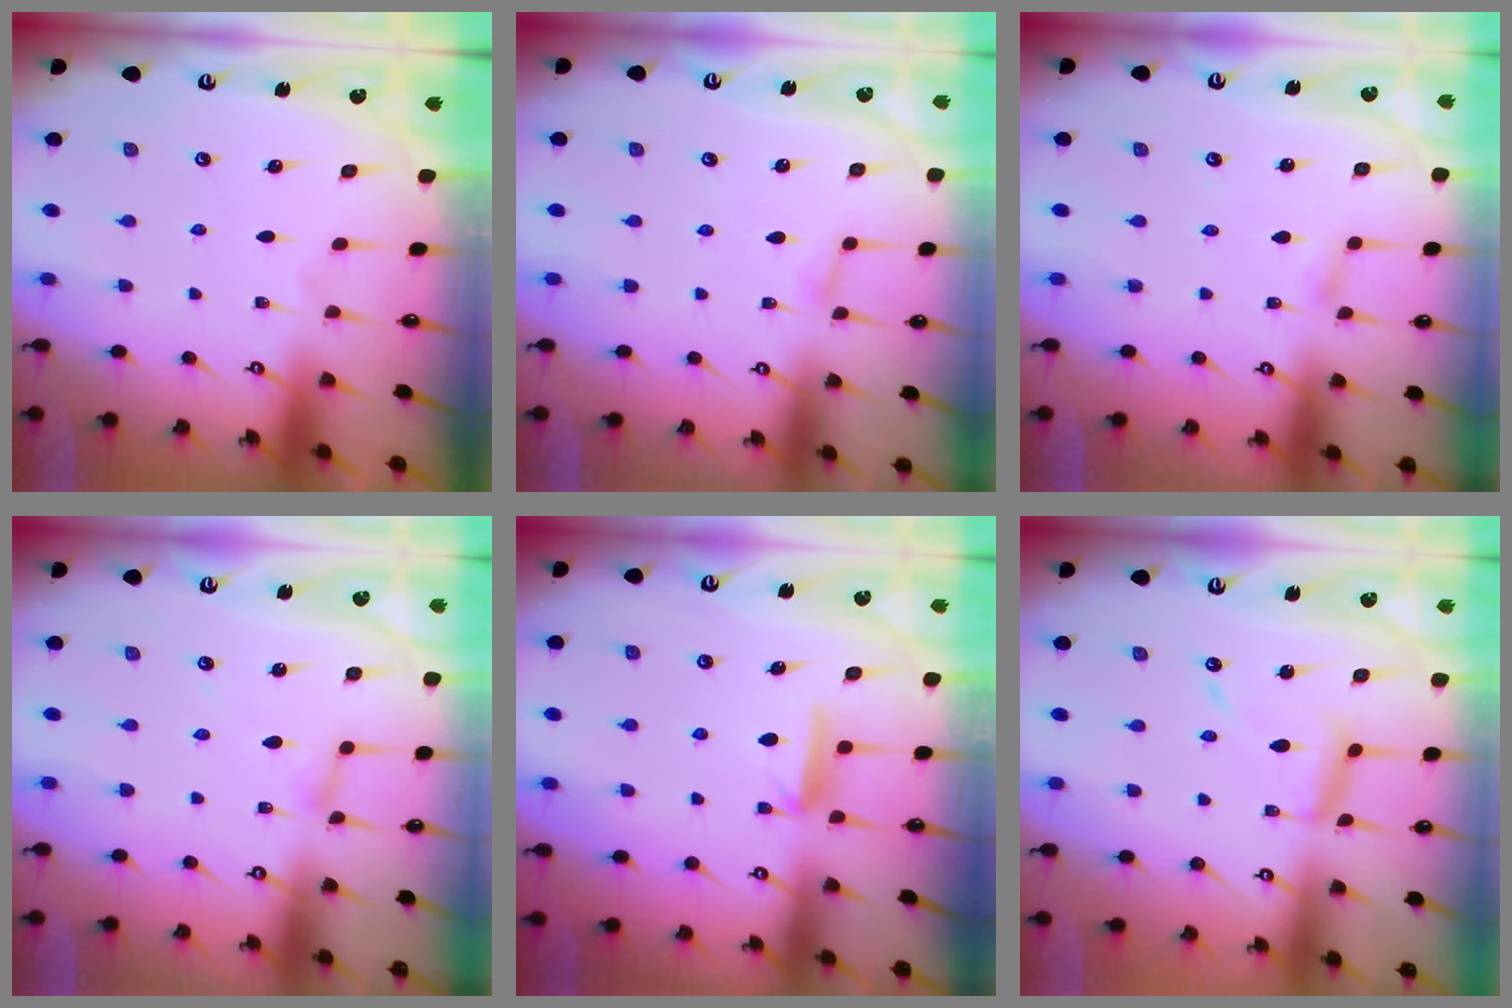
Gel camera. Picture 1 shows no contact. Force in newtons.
{"total": 3.3, "press": 3.3, "slide": 0.3}
{"total": 2.8, "press": 2.8, "slide": 0.3}
{"total": 2.8, "press": 2.8, "slide": 0.2}
{"total": 5.7, "press": 5.7, "slide": 0.5}
{"total": 11.9, "press": 11.8, "slide": 1.0}